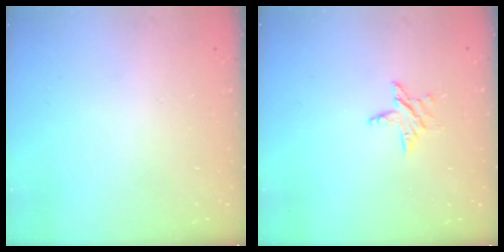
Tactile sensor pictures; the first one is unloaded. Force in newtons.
{"total": 5.0, "press": 5.0, "slide": 0.6}